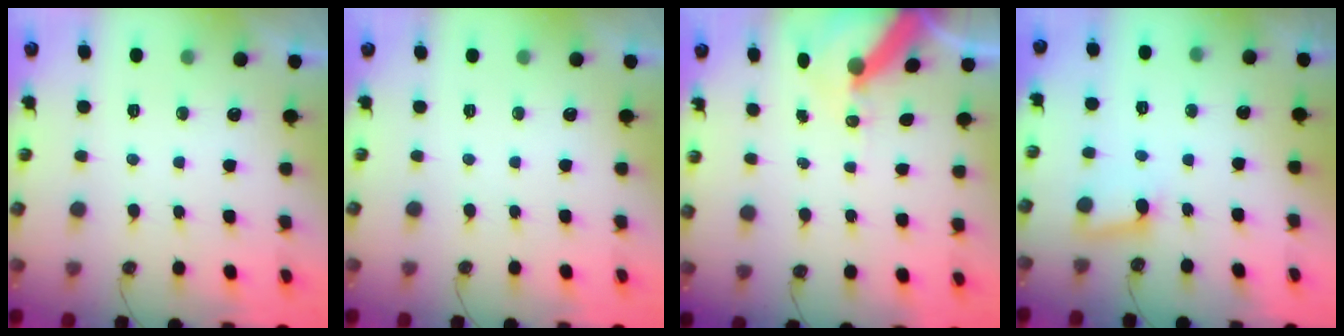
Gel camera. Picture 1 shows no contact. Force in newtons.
{"total": 0.0}
{"total": 9.6, "press": 9.6, "slide": 1.1}
{"total": 3.0, "press": 3.0, "slide": 0.2}